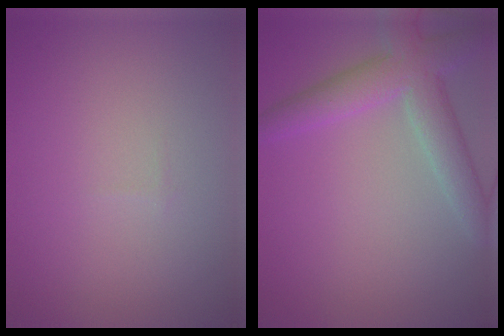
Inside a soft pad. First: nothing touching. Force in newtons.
{"total": 4.8, "press": 4.8, "slide": 0.1}